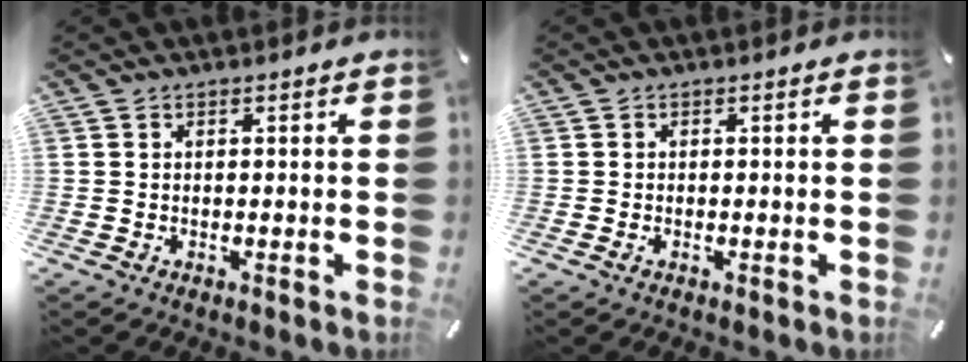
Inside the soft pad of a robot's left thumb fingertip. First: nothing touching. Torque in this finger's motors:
{"motor_torque": [-0.04, -0.15, 0.00, 0.04, 0.00]}